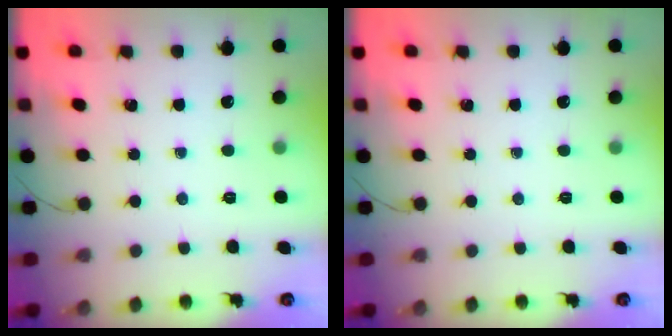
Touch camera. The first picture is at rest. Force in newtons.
{"total": 0.0}